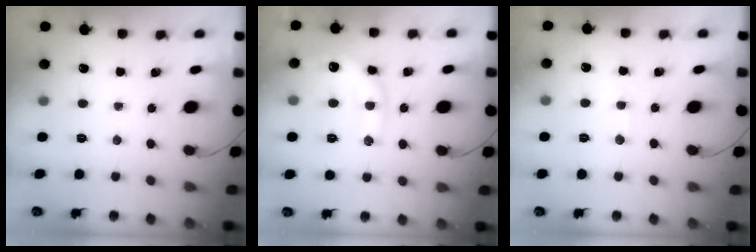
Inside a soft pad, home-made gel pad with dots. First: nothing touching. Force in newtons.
{"total": 13.0, "press": 12.9, "slide": 0.7}
{"total": 5.6, "press": 5.5, "slide": 1.1}